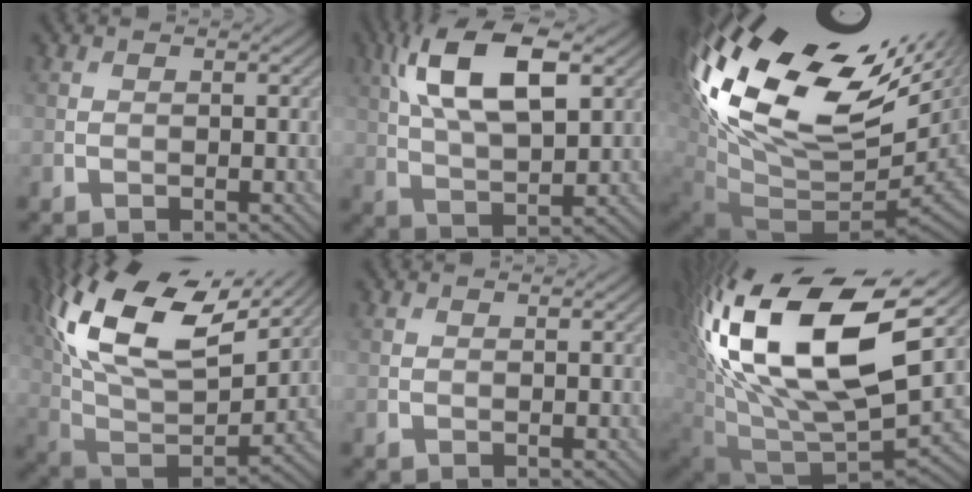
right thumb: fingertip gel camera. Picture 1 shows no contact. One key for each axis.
{"total": 13.1, "fx": 5.1, "fy": 5.8, "fz": 10.5, "tx": -0.211, "ty": 0.012, "tz": 0.093}
{"total": 20.0, "fx": 6.3, "fy": 10.4, "fz": 15.8, "tx": -0.325, "ty": -0.012, "tz": 0.164}
{"total": 18.4, "fx": 9.5, "fy": 9.1, "fz": 12.9, "tx": -0.297, "ty": 0.039, "tz": 0.166}
{"total": 0.0}
{"total": 20.5, "fx": 6.8, "fy": 10.5, "fz": 16.3, "tx": -0.351, "ty": 0.011, "tz": 0.129}